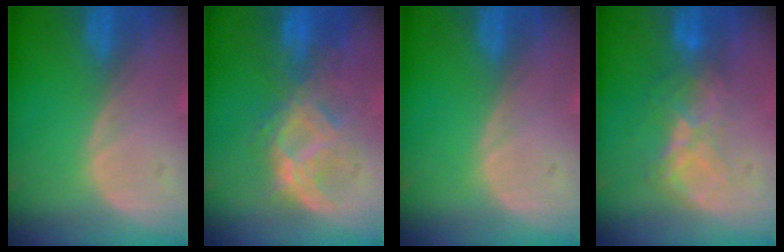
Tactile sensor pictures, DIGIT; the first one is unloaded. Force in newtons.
{"total": 7.7, "press": 7.6, "slide": 0.7}
{"total": 0.0}
{"total": 6.7, "press": 5.9, "slide": 3.2}